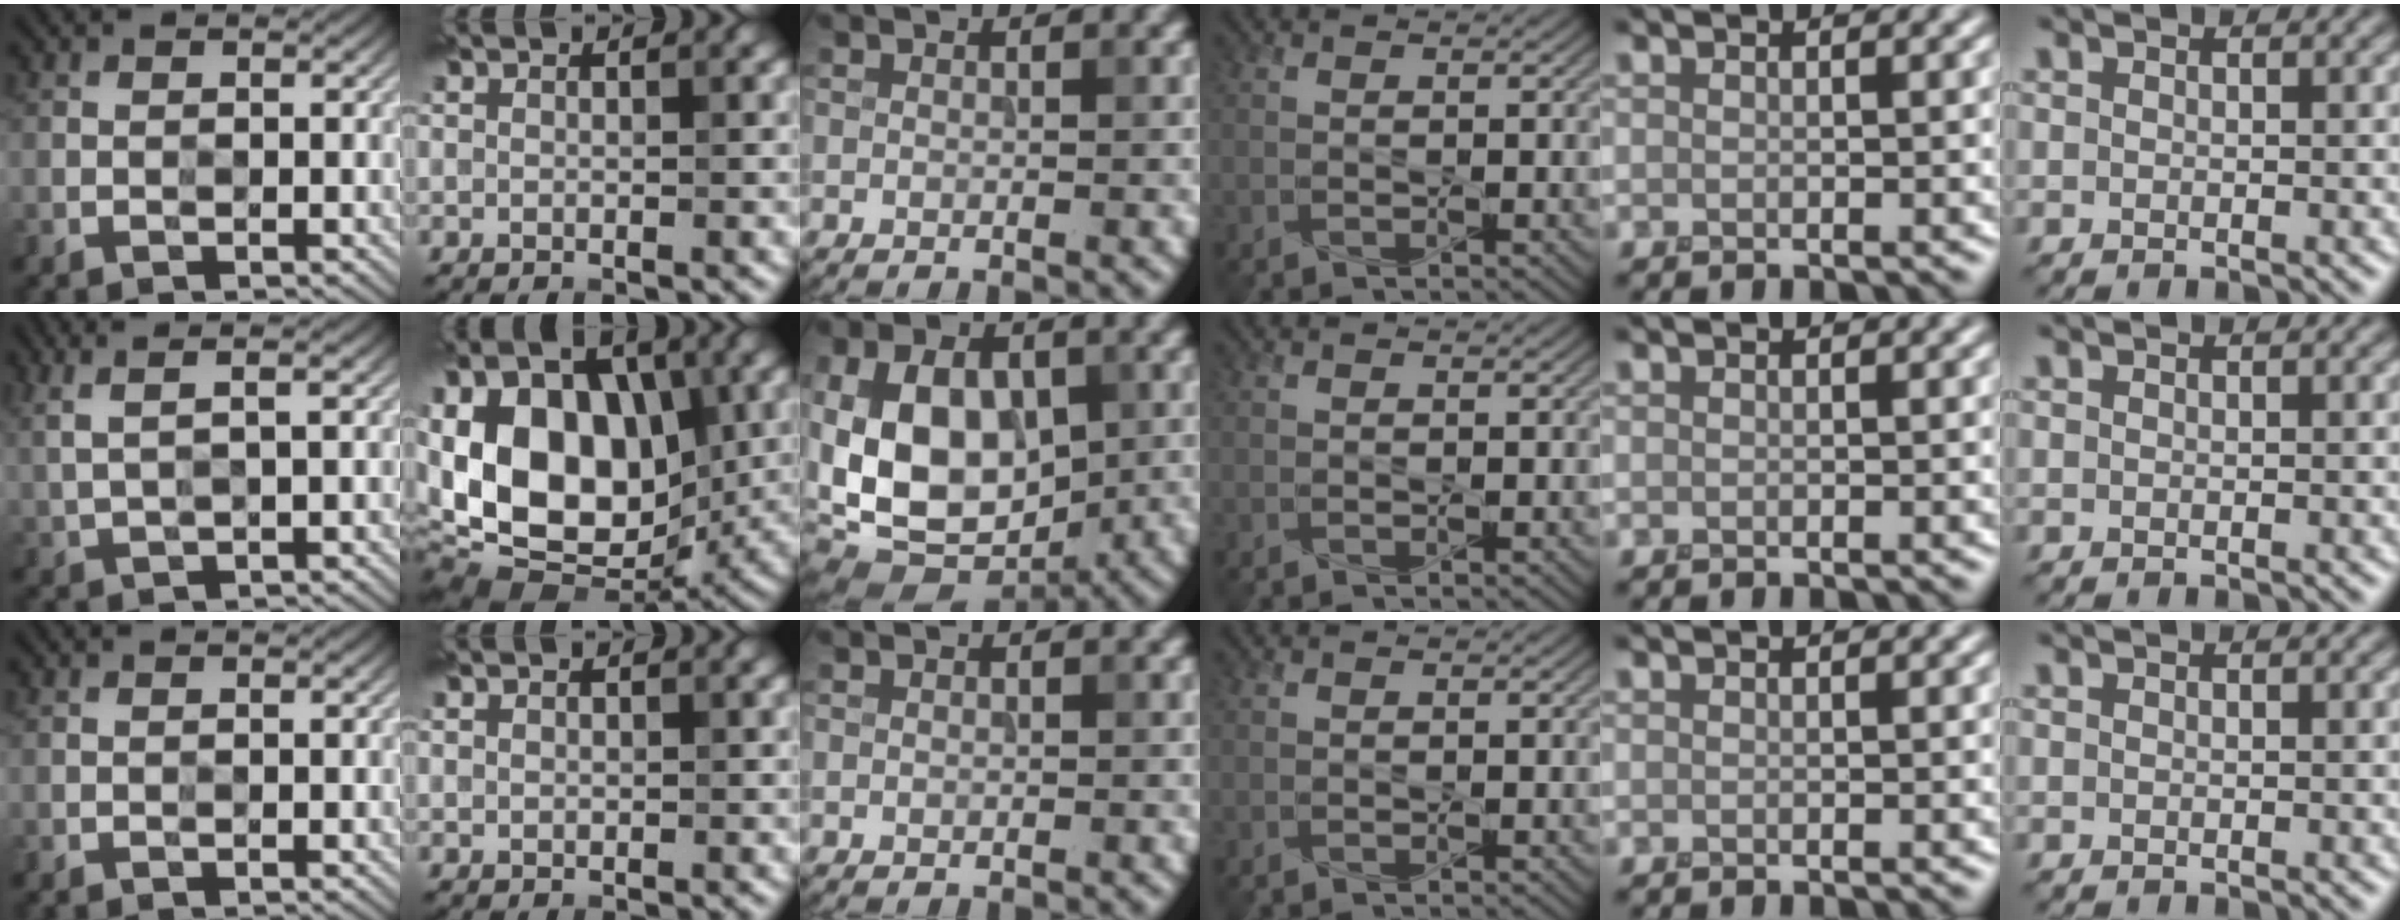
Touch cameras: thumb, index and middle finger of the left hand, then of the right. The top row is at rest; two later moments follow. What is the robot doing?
{"motion": "press", "object": "memory foam"}